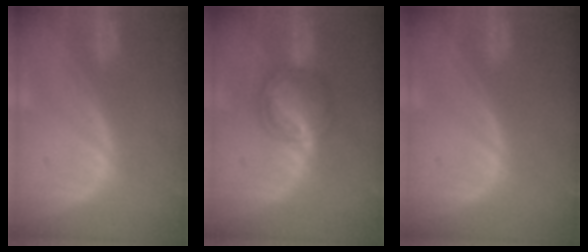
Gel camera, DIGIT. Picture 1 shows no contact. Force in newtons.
{"total": 6.0, "press": 6.0, "slide": 0.3}
{"total": 0.0}